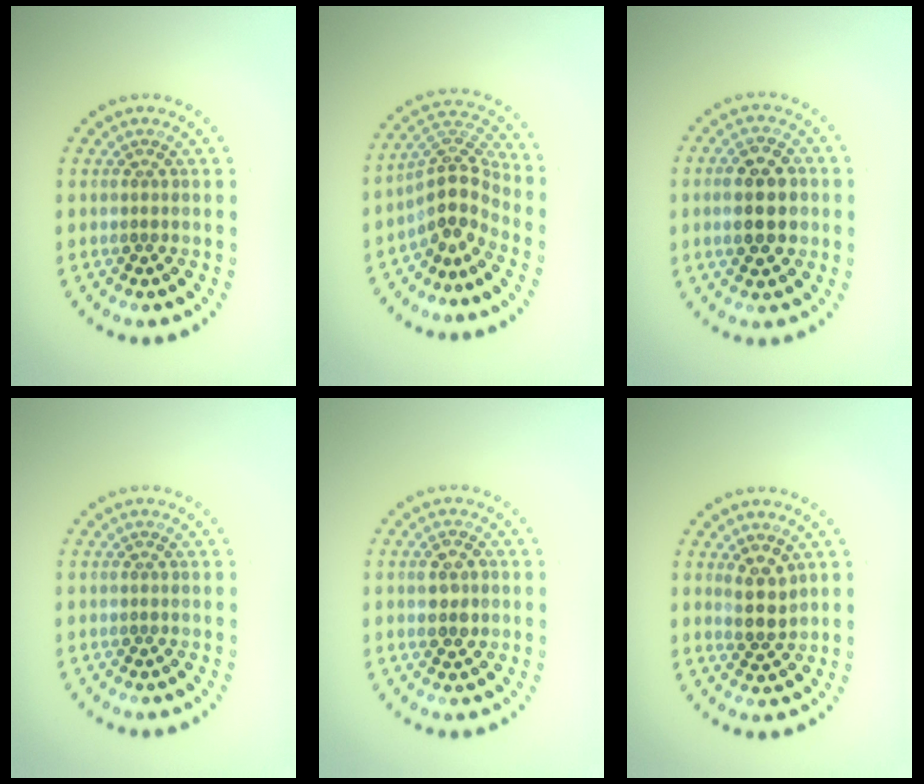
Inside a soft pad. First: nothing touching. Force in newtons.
{"total": 3.9, "press": 2.7, "slide": 2.8}
{"total": 4.6, "press": 4.6, "slide": 0.2}
{"total": 0.0}
{"total": 2.3, "press": 2.3, "slide": 0.2}
{"total": 2.5, "press": 2.2, "slide": 1.2}